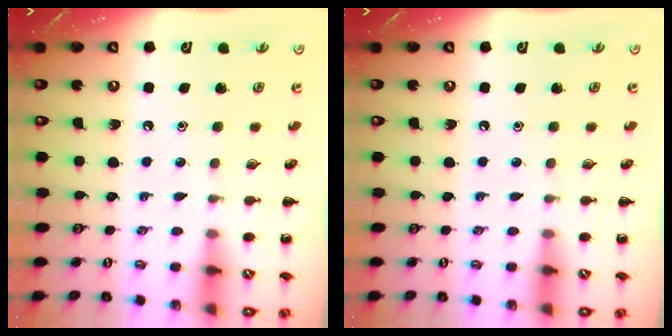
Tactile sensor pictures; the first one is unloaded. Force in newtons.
{"total": 0.0}